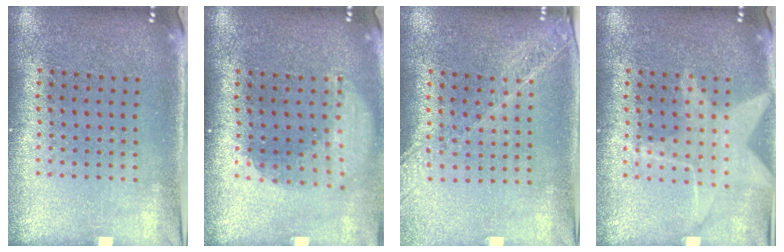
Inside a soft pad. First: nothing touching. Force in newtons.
{"total": 1.7, "press": 1.3, "slide": 1.1}
{"total": 1.7, "press": 1.5, "slide": 0.8}
{"total": 1.5, "press": 1.3, "slide": 0.6}